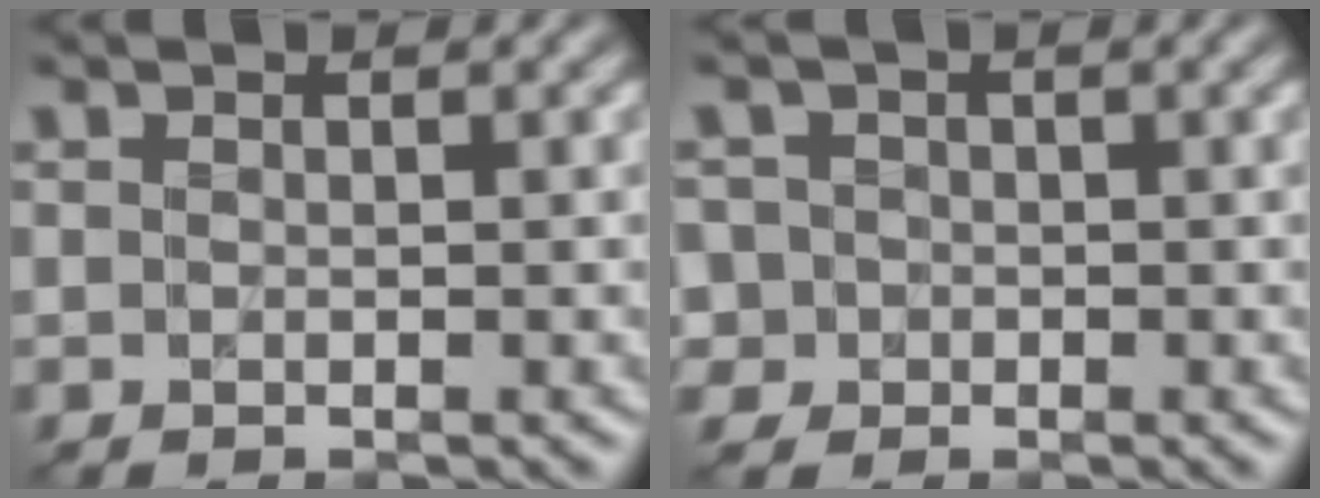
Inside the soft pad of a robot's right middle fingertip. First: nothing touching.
{"total": 3.6, "force": [-0.1, 3.5, 1.0], "torque": [-0.012, 0.022, -0.025]}